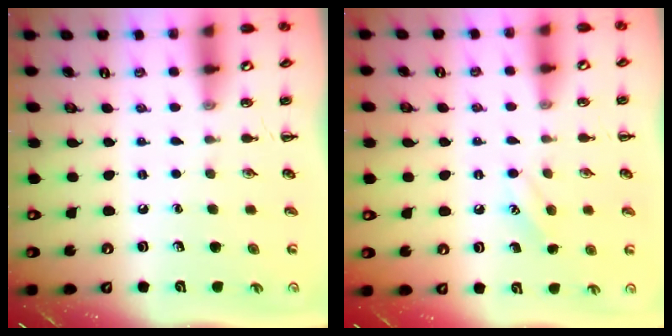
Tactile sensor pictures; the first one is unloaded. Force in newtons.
{"total": 7.5, "press": 7.3, "slide": 1.7}